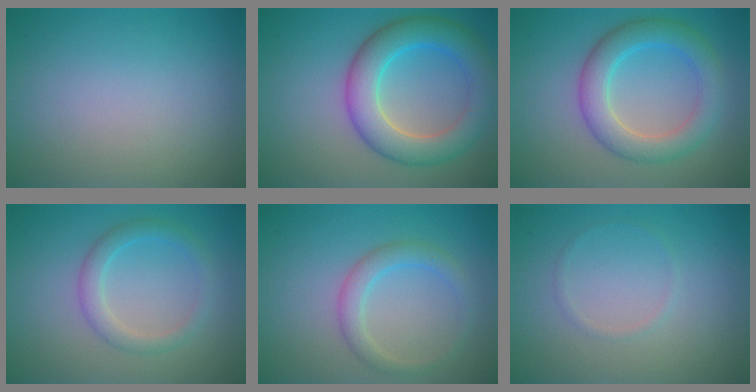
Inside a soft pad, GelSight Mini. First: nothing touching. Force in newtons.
{"total": 6.7, "press": 6.7, "slide": 0.1}
{"total": 5.0, "press": 5.0, "slide": 0.1}
{"total": 2.5, "press": 2.4, "slide": 0.2}
{"total": 2.5, "press": 2.5, "slide": 0.0}
{"total": 0.6, "press": 0.6, "slide": 0.1}